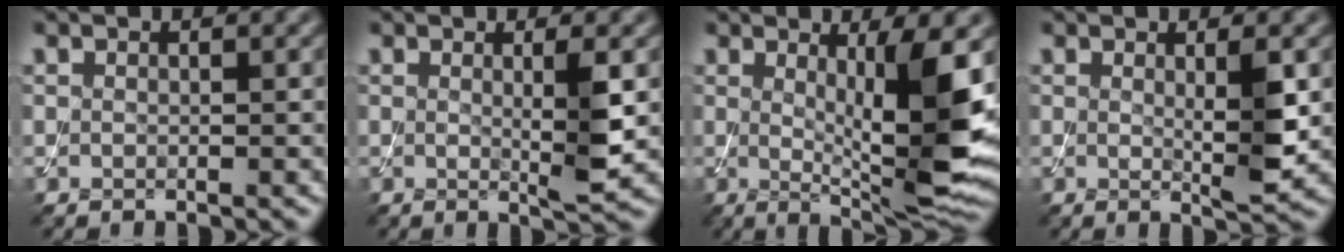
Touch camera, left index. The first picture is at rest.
{"total": 3.0, "force": [0.2, 0.3, 3.0], "torque": [-0.049, -0.009, 0.004]}
{"total": 9.2, "force": [1.0, 1.7, 8.9], "torque": [-0.134, -0.024, 0.026]}
{"total": 3.0, "force": [0.4, 0.4, 2.9], "torque": [-0.048, -0.010, 0.008]}